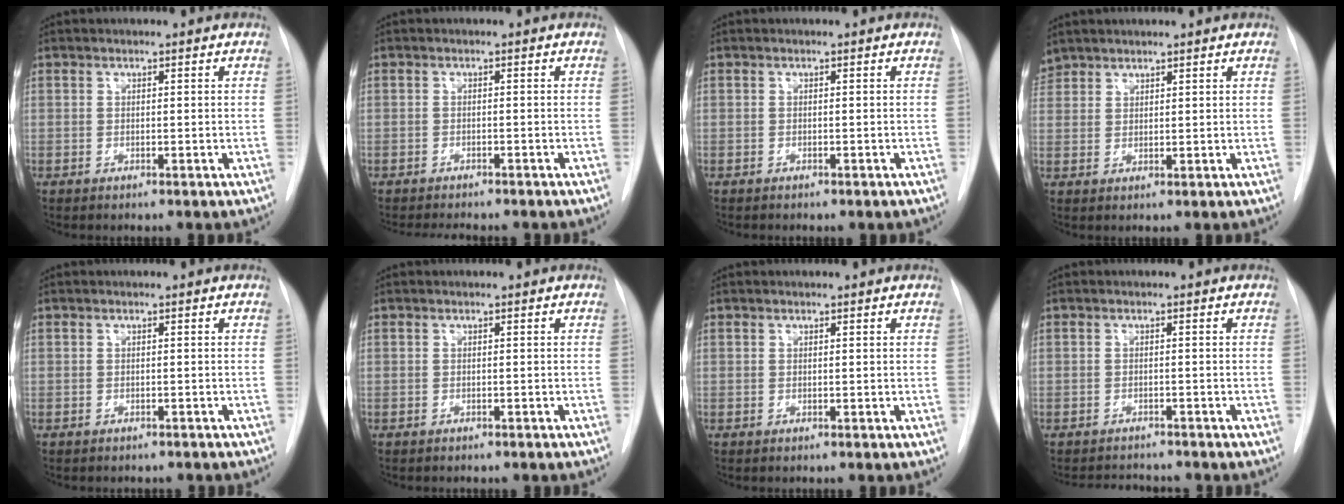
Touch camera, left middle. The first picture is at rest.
{"total": 7.2, "force": [-6.3, 1.8, 3.0], "torque": [-0.040, -0.003, -0.080]}
{"total": 1.1, "force": [-0.9, 0.3, 0.6], "torque": [-0.015, -0.002, -0.010]}
{"total": 3.3, "force": [3.0, 1.4, 0.0], "torque": [0.003, 0.014, 0.058]}
{"total": 4.4, "force": [-3.9, 1.6, 1.4], "torque": [-0.021, 0.000, -0.042]}
{"total": 2.8, "force": [-2.3, 0.9, 1.2], "torque": [-0.024, -0.006, -0.023]}
{"total": 0.0}
{"total": 4.5, "force": [-4.4, 0.7, 0.6], "torque": [-0.006, -0.005, -0.065]}